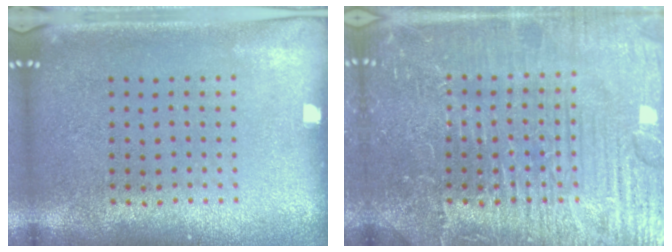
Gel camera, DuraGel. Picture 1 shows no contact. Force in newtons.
{"total": 7.5, "press": 7.4, "slide": 0.9}